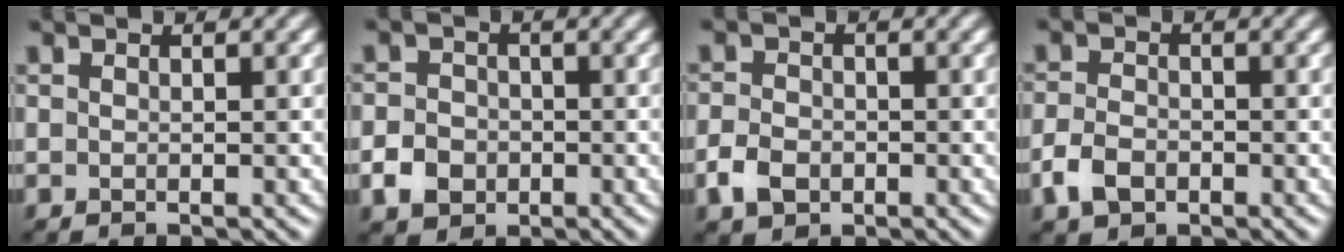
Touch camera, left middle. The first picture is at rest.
{"total": 3.3, "force": [-1.7, 2.5, 1.1], "torque": [-0.018, 0.000, -0.036]}
{"total": 3.0, "force": [-1.8, 1.9, 1.3], "torque": [-0.027, -0.003, -0.037]}
{"total": 3.1, "force": [-2.1, 1.8, 1.4], "torque": [-0.033, -0.003, -0.044]}